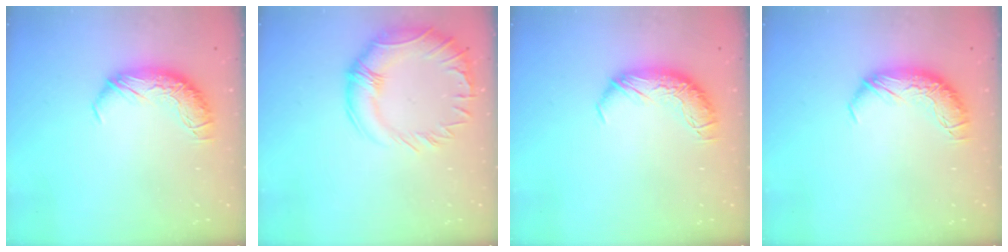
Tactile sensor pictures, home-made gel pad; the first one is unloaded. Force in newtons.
{"total": 7.2, "press": 6.1, "slide": 3.8}
{"total": 0.0}
{"total": 0.0}